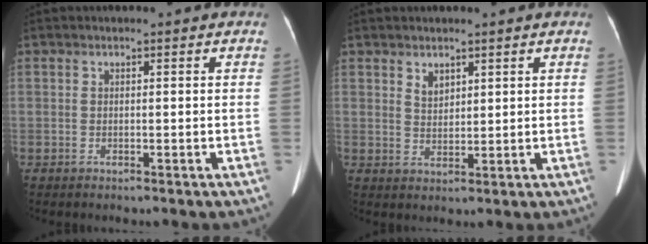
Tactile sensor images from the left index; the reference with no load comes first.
{"total": 2.3, "force": [1.5, 1.3, 1.1], "torque": [-0.023, 0.006, 0.034]}